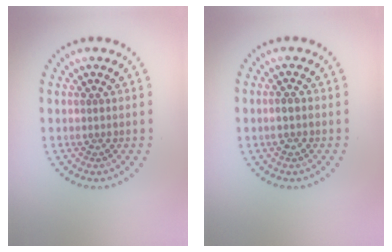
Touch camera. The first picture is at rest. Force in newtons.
{"total": 1.4, "press": 1.3, "slide": 0.5}